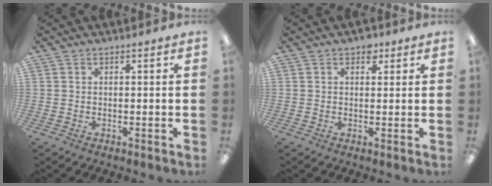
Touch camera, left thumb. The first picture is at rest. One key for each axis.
{"total": 2.8, "fx": 1.8, "fy": 1.8, "fz": 1.0, "tx": 0.000, "ty": -0.005, "tz": 0.028}